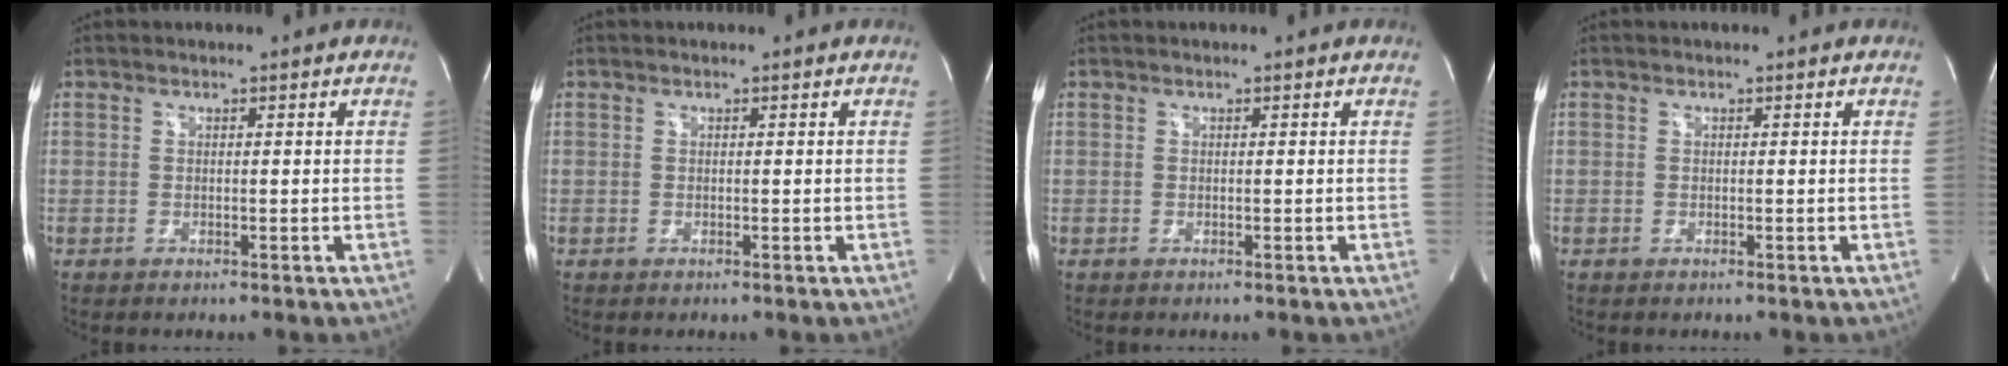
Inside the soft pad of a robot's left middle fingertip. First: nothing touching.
{"total": 0.0}
{"total": 0.0}
{"total": 0.0}